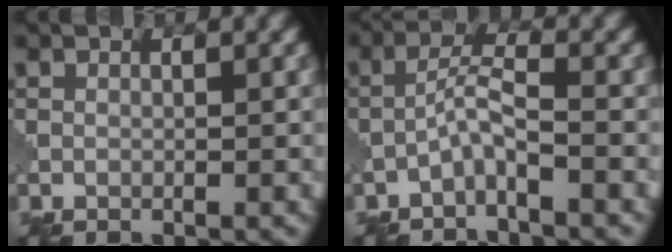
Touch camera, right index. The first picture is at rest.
{"total": 2.6, "force": [-1.5, 0.2, 2.1], "torque": [-0.044, 0.014, -0.037]}